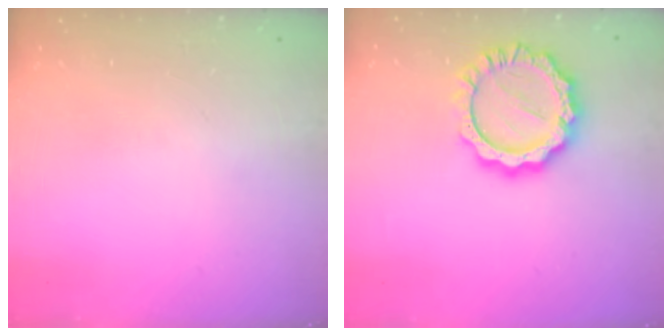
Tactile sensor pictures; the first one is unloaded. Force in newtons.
{"total": 13.2, "press": 13.1, "slide": 1.1}